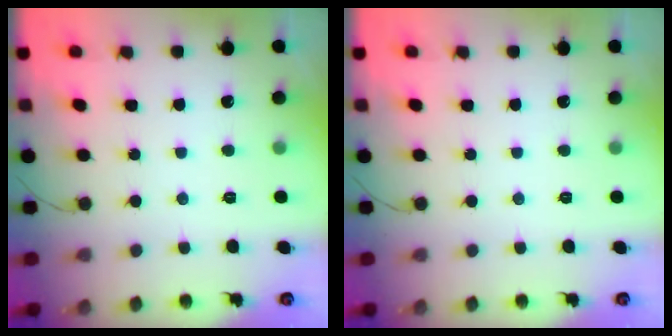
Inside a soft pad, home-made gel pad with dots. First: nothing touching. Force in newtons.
{"total": 0.0}